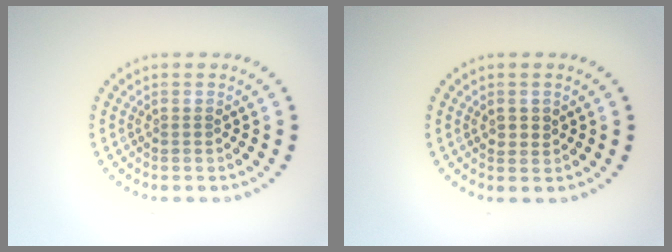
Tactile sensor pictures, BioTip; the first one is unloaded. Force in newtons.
{"total": 1.2, "press": 1.1, "slide": 0.4}